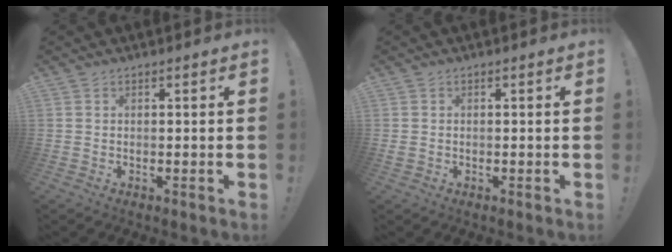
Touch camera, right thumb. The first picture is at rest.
{"total": 0.9, "force": [-0.1, 0.8, 0.4], "torque": [-0.007, 0.001, 0.000]}